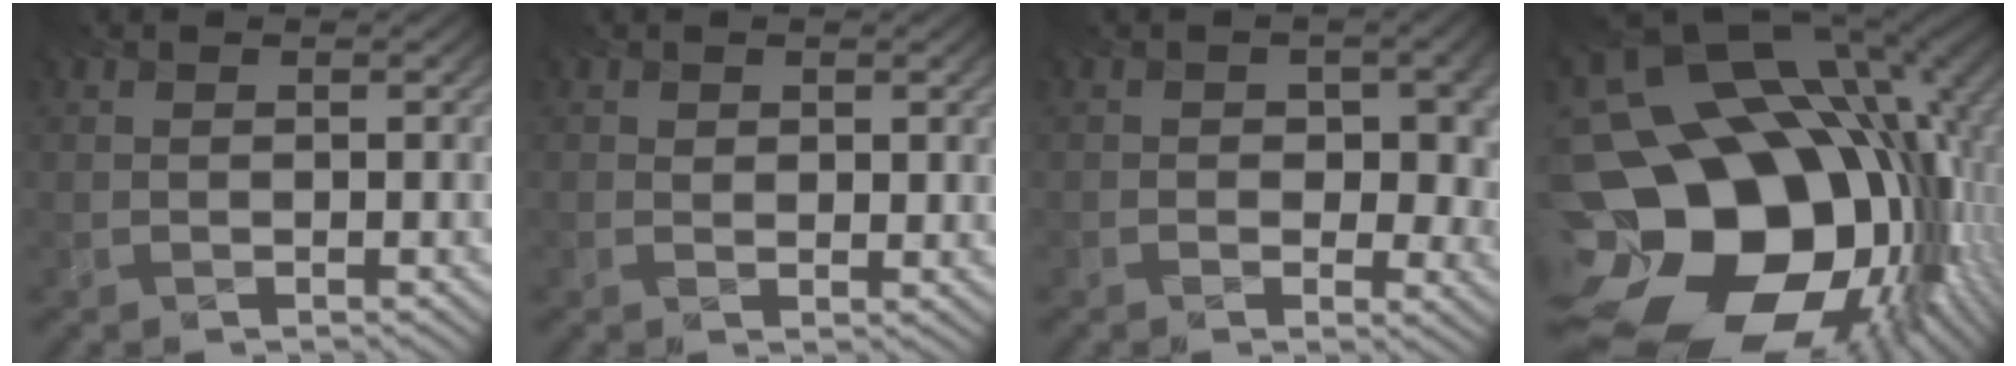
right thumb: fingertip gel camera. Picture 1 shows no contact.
{"total": 1.1, "force": [0.6, 0.5, 0.7], "torque": [-0.012, -0.004, 0.015]}
{"total": 7.2, "force": [0.8, 4.9, 5.3], "torque": [-0.085, -0.008, 0.021]}
{"total": 22.3, "force": [-6.1, 16.8, 13.2], "torque": [-0.249, -0.012, -0.123]}